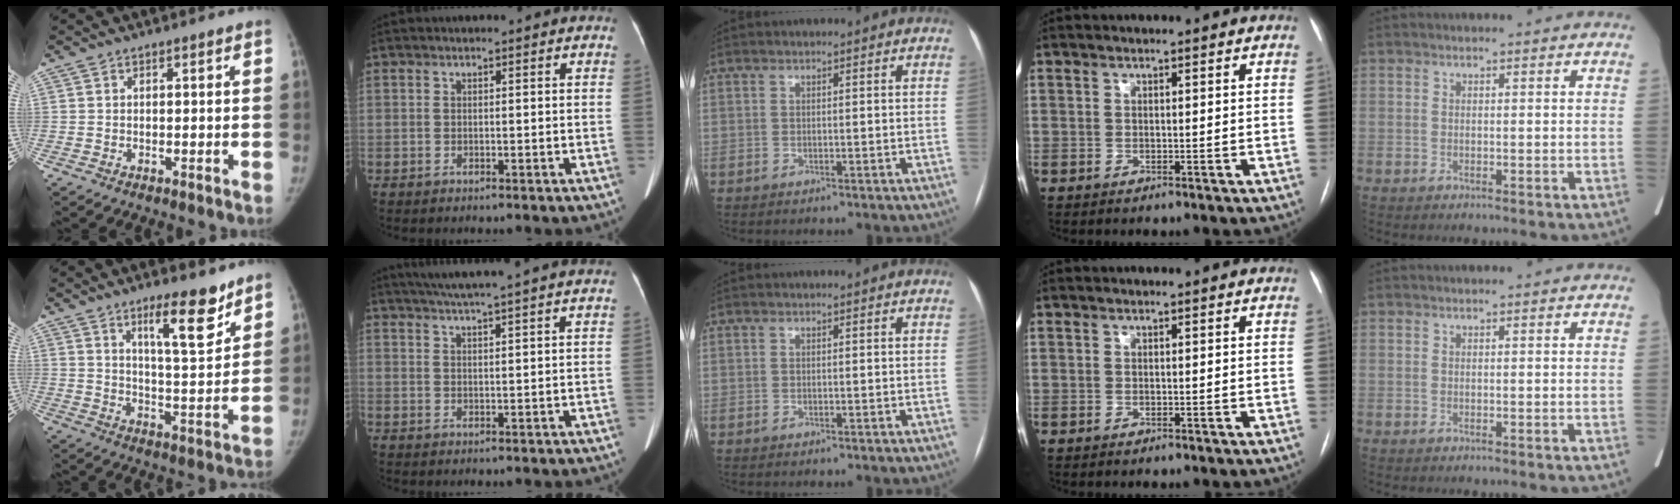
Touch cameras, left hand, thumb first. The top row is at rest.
{"thumb": {"total": 11.0, "force": [7.3, 2.6, 7.7], "torque": [-0.098, -0.058, 0.118]}, "index": {"total": 12.7, "force": [11.0, -0.9, 6.3], "torque": [-0.107, 0.020, 0.145]}}